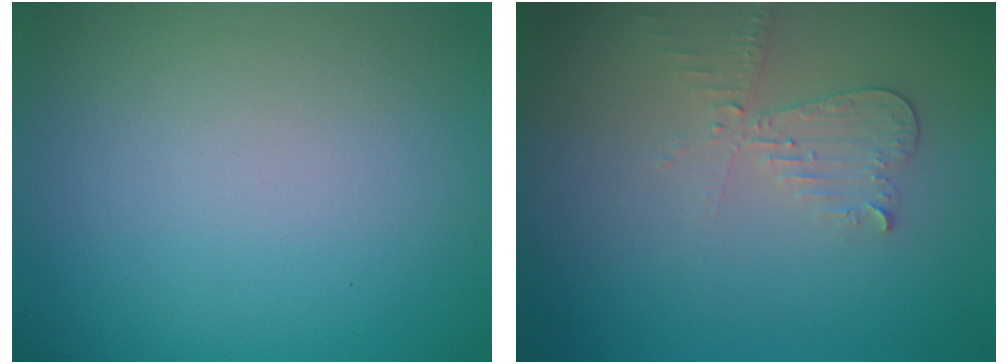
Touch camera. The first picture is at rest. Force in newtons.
{"total": 2.2, "press": 2.2, "slide": 0.2}